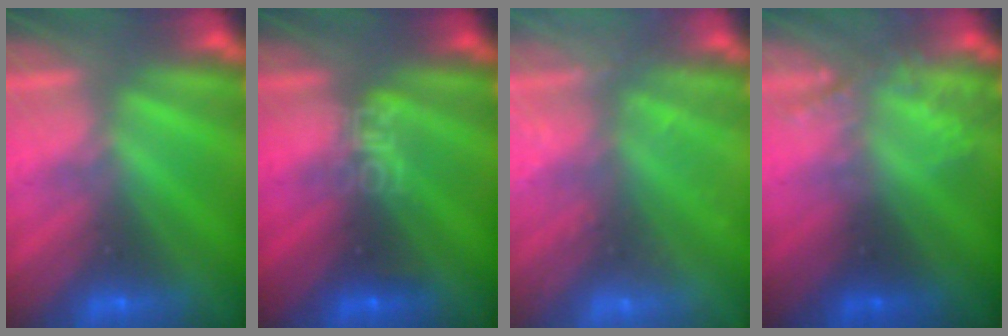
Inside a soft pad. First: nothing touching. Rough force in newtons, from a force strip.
{"total": 3.3}
{"total": 2.6}
{"total": 1.9}